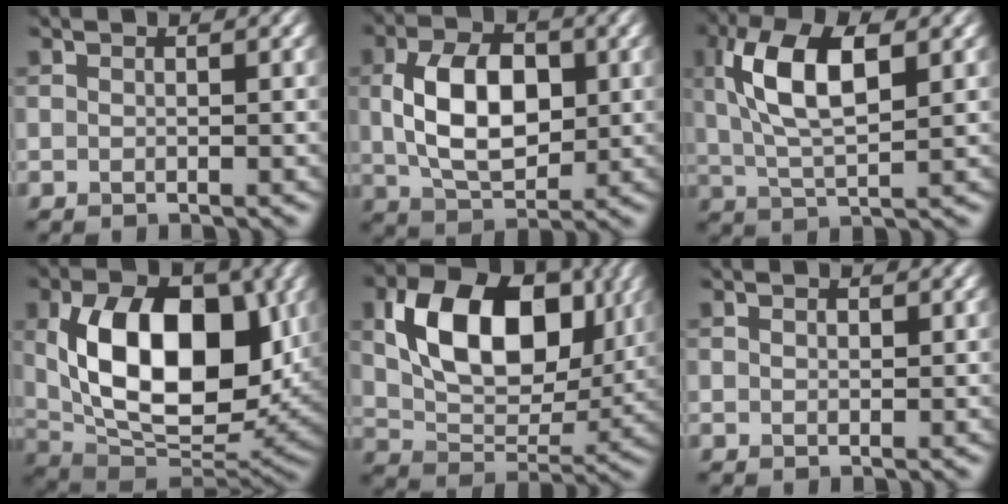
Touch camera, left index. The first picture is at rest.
{"total": 7.7, "force": [0.7, 4.6, 6.1], "torque": [-0.110, 0.004, 0.012]}
{"total": 8.4, "force": [2.4, 3.4, 7.3], "torque": [-0.142, 0.014, 0.038]}
{"total": 13.2, "force": [1.8, 8.0, 10.4], "torque": [-0.158, -0.011, 0.035]}
{"total": 11.0, "force": [2.9, 7.2, 7.8], "torque": [-0.141, -0.004, 0.059]}
{"total": 0.5, "force": [0.2, 0.4, 0.3], "torque": [-0.005, 0.000, 0.003]}